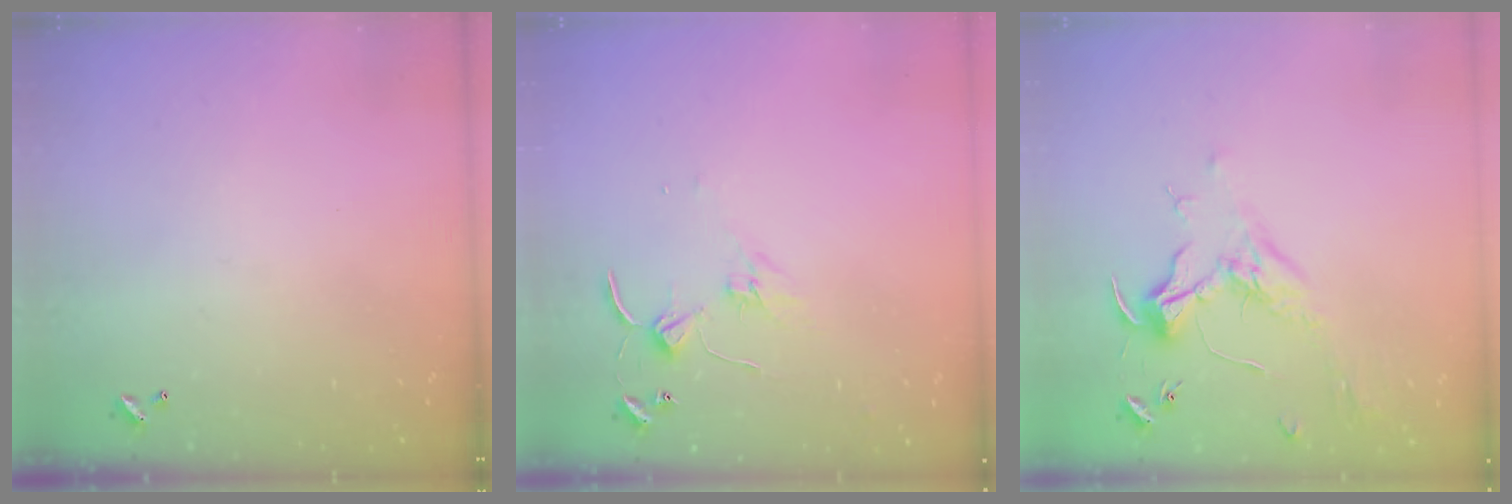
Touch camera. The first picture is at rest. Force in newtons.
{"total": 1.4, "press": 1.3, "slide": 0.2}
{"total": 1.8, "press": 1.6, "slide": 0.8}